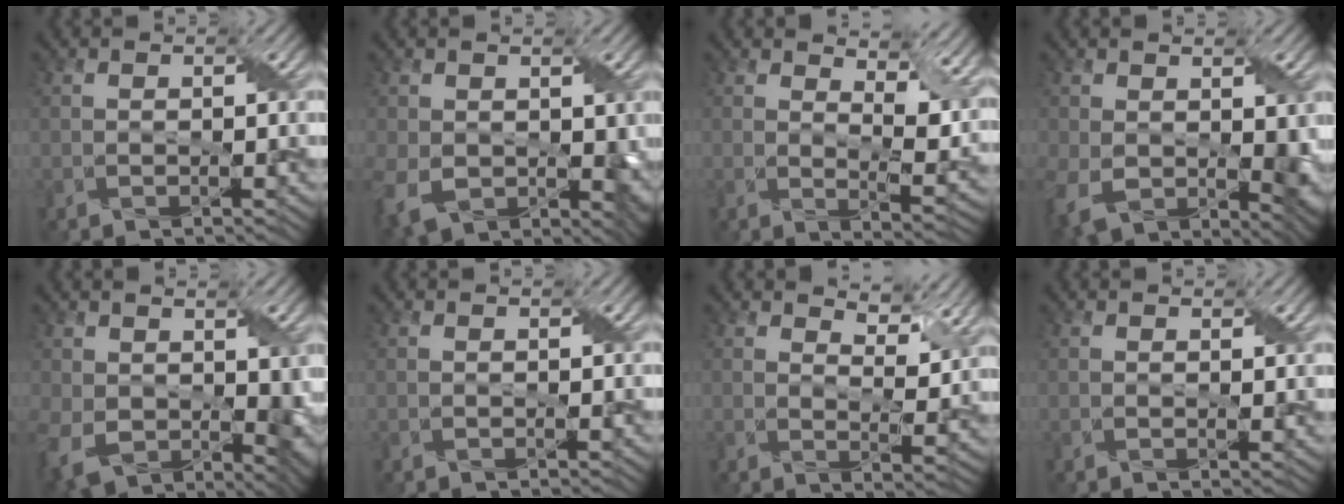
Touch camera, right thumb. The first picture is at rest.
{"total": 9.0, "force": [-0.7, 6.9, 5.7], "torque": [-0.145, -0.037, -0.003]}
{"total": 9.3, "force": [5.4, 3.9, 6.5], "torque": [-0.113, -0.005, 0.082]}
{"total": 9.9, "force": [-0.8, 6.8, 7.1], "torque": [-0.164, -0.045, 0.009]}
{"total": 11.5, "force": [-0.1, 8.4, 7.9], "torque": [-0.194, -0.051, 0.023]}
{"total": 0.0}
{"total": 5.9, "force": [4.2, 2.4, 3.4], "torque": [-0.063, -0.006, 0.062]}
{"total": 1.2, "force": [0.6, 0.4, 1.0], "torque": [-0.019, -0.004, 0.011]}